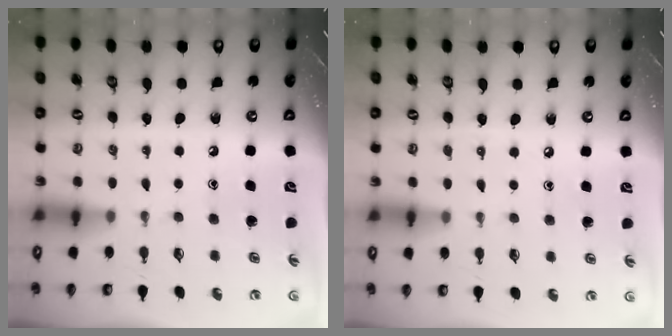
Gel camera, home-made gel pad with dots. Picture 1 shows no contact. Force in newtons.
{"total": 2.3, "press": 2.3, "slide": 0.3}